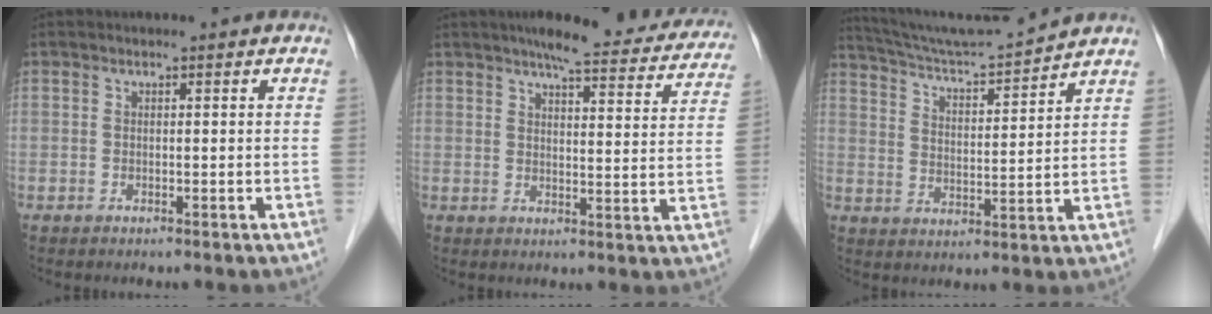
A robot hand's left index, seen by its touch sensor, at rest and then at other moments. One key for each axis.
{"total": 16.9, "fx": 14.8, "fy": 3.2, "fz": 7.7, "tx": -0.083, "ty": 0.004, "tz": 0.169}
{"total": 11.6, "fx": 11.1, "fy": -1.7, "fz": 2.9, "tx": -0.062, "ty": -0.002, "tz": 0.190}